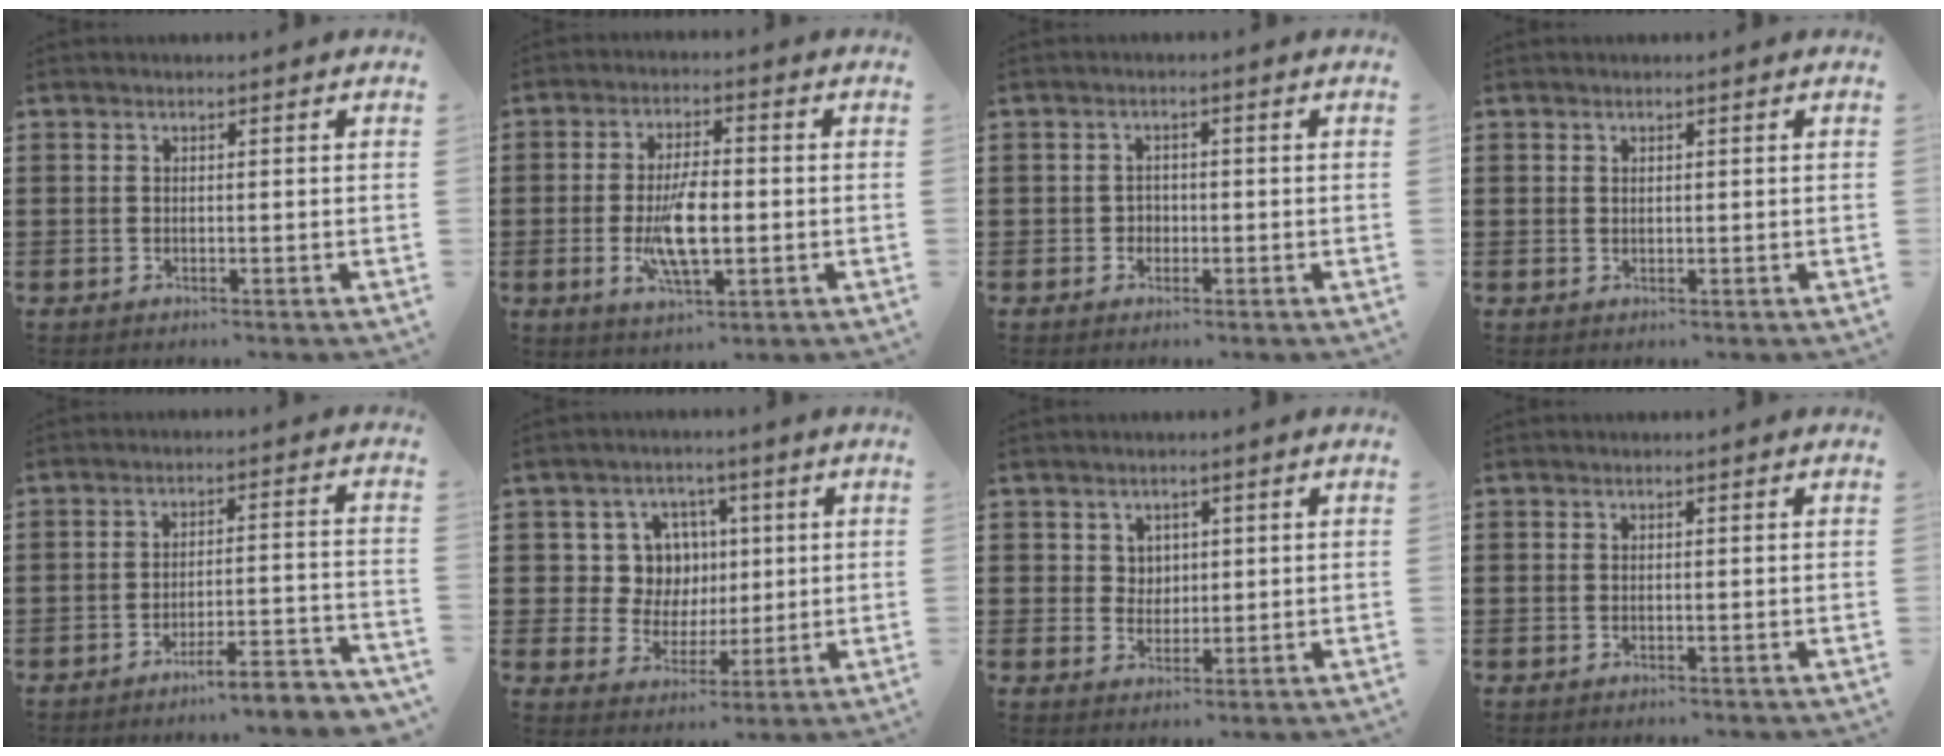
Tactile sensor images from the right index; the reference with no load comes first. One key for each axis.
{"total": 9.1, "fx": -1.4, "fy": 3.5, "fz": 8.3, "tx": -0.172, "ty": -0.008, "tz": -0.028}
{"total": 1.5, "fx": -0.5, "fy": 1.4, "fz": 0.4, "tx": -0.013, "ty": 0.002, "tz": -0.013}
{"total": 0.6, "fx": 0.4, "fy": 0.4, "fz": 0.2, "tx": -0.004, "ty": 0.002, "tz": 0.008}
{"total": 5.0, "fx": -4.5, "fy": -0.2, "fz": 2.1, "tx": -0.035, "ty": -0.010, "tz": -0.088}
{"total": 8.2, "fx": 1.7, "fy": 7.5, "fz": 2.7, "tx": -0.074, "ty": 0.015, "tz": 0.033}
{"total": 2.7, "fx": 1.4, "fy": 2.2, "fz": 0.6, "tx": -0.021, "ty": 0.010, "tz": 0.025}
{"total": 0.0}